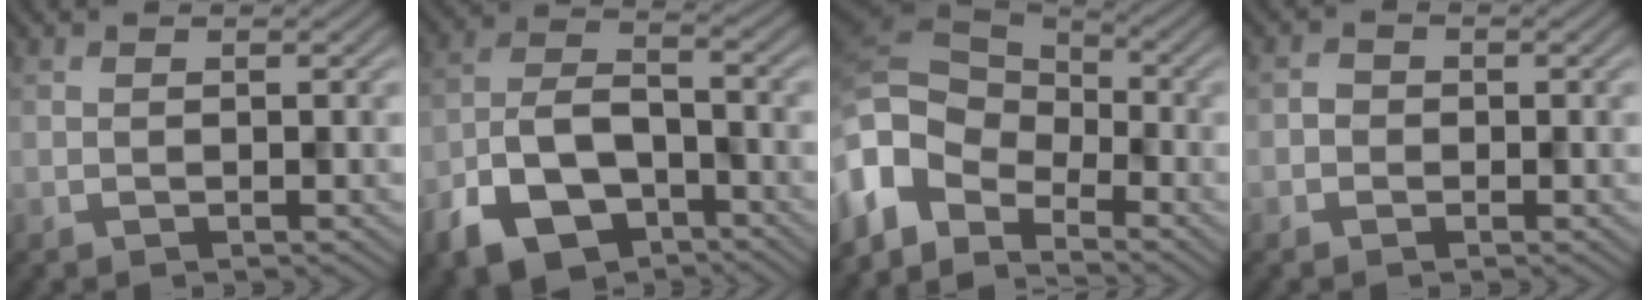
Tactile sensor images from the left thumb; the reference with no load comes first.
{"total": 10.4, "force": [-6.0, 5.5, 6.3], "torque": [-0.131, -0.009, -0.123]}
{"total": 10.0, "force": [-3.9, 6.6, 6.4], "torque": [-0.163, -0.009, -0.081]}
{"total": 1.2, "force": [-0.4, 1.1, 0.3], "torque": [-0.001, 0.000, -0.012]}